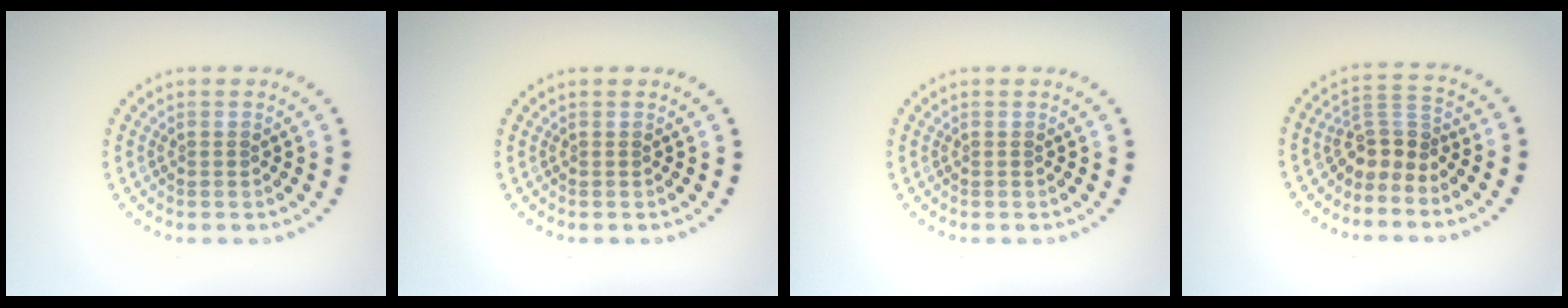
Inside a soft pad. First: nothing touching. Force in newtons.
{"total": 0.0}
{"total": 0.0}
{"total": 3.0, "press": 2.2, "slide": 2.0}